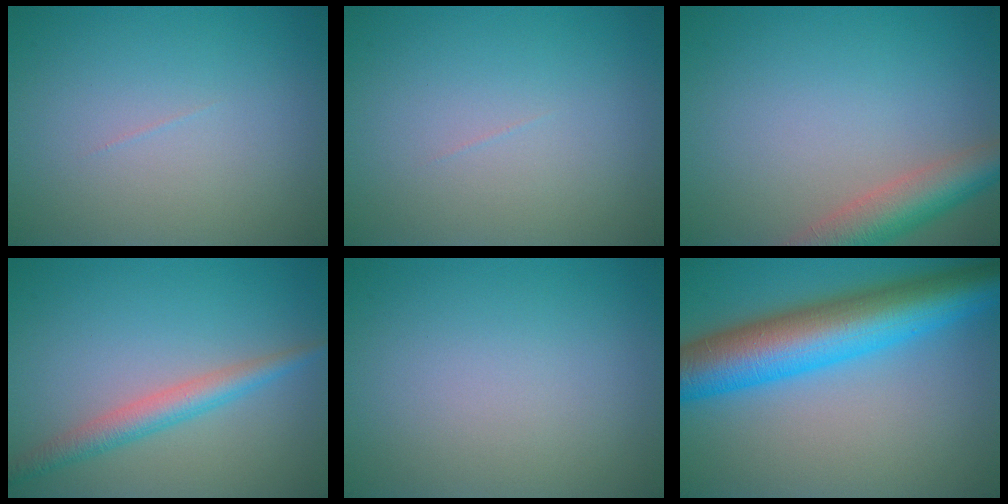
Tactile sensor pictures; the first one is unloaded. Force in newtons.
{"total": 0.0}
{"total": 5.2, "press": 5.2, "slide": 0.3}
{"total": 2.9, "press": 2.9, "slide": 0.1}
{"total": 0.0}
{"total": 11.0, "press": 11.0, "slide": 0.2}